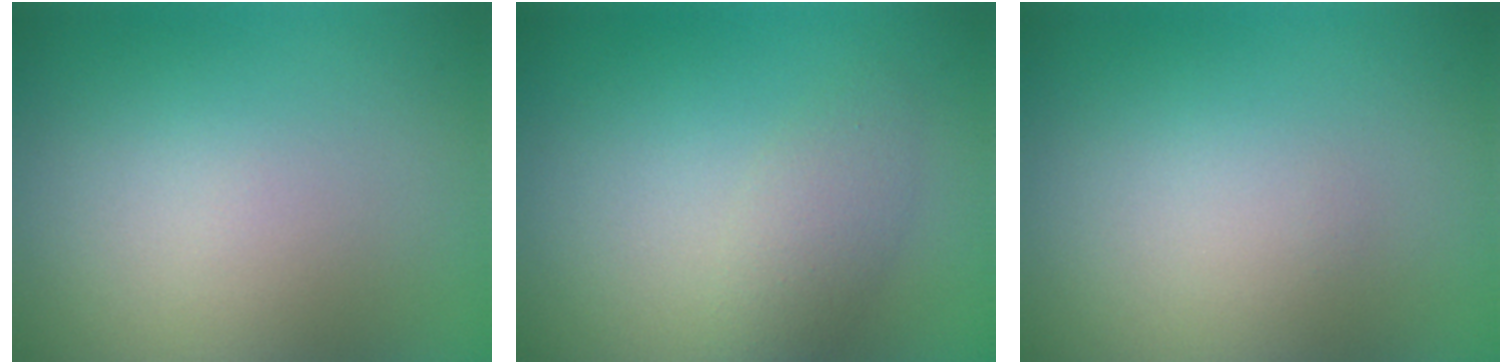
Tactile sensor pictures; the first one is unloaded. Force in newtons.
{"total": 2.2, "press": 2.2, "slide": 0.1}
{"total": 0.0}